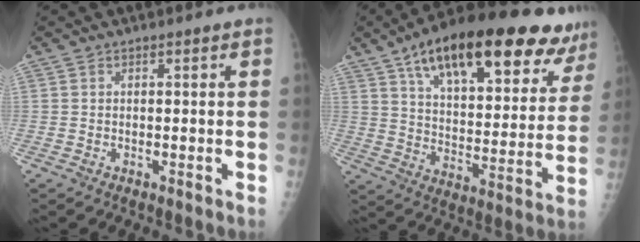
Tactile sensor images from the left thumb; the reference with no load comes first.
{"total": 29.0, "force": [18.1, 11.0, 19.8], "torque": [-0.269, -0.031, 0.273]}